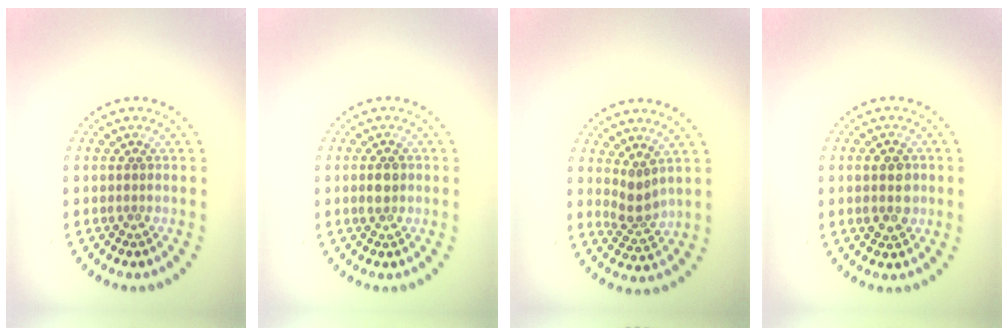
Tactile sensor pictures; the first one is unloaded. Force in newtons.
{"total": 2.1, "press": 2.1, "slide": 0.1}
{"total": 2.3, "press": 1.9, "slide": 1.3}
{"total": 3.0, "press": 3.0, "slide": 0.0}